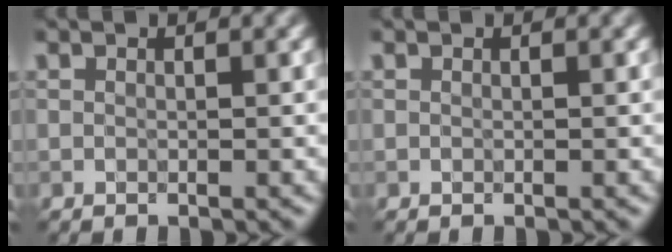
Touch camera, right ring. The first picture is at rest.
{"total": 0.0}